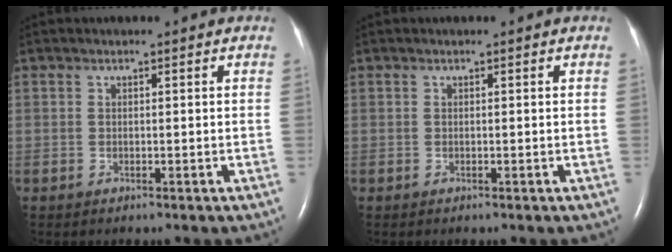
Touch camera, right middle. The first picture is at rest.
{"total": 0.0}